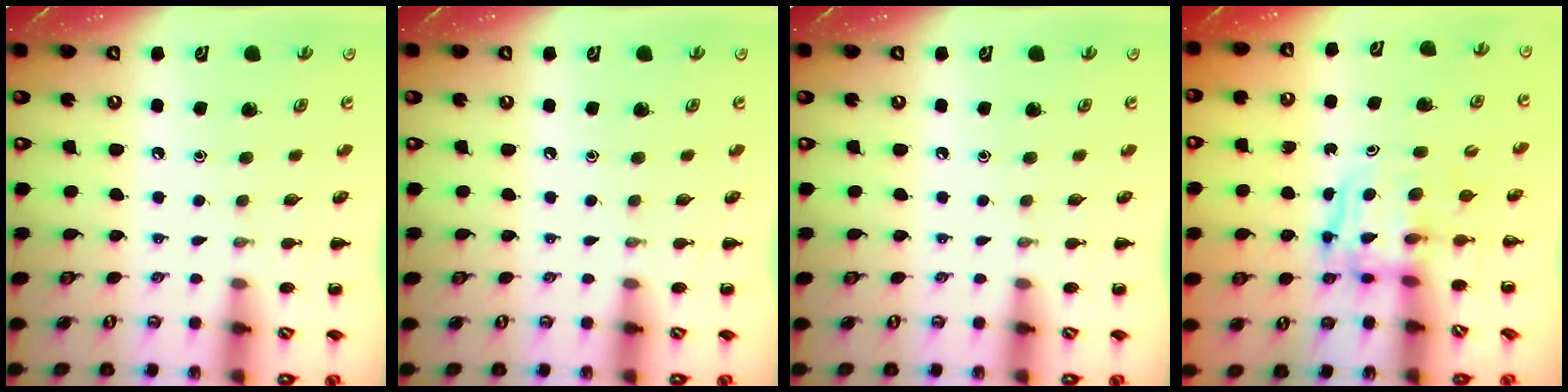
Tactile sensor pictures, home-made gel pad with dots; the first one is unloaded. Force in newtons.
{"total": 0.0}
{"total": 0.0}
{"total": 3.8, "press": 3.8, "slide": 0.4}